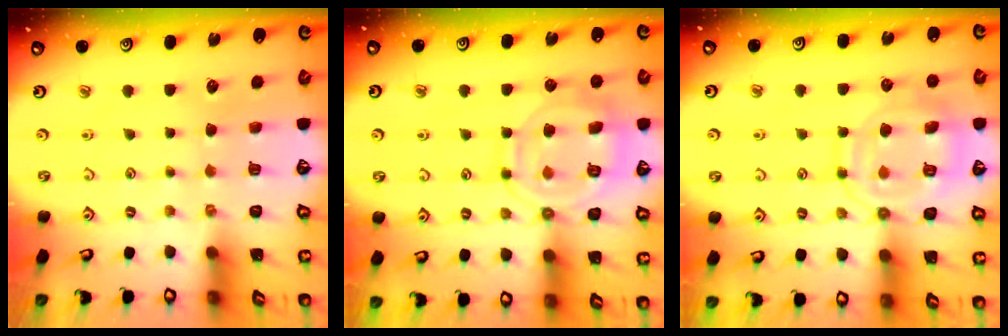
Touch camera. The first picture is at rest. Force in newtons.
{"total": 13.3, "press": 13.2, "slide": 1.2}
{"total": 13.8, "press": 13.7, "slide": 1.3}